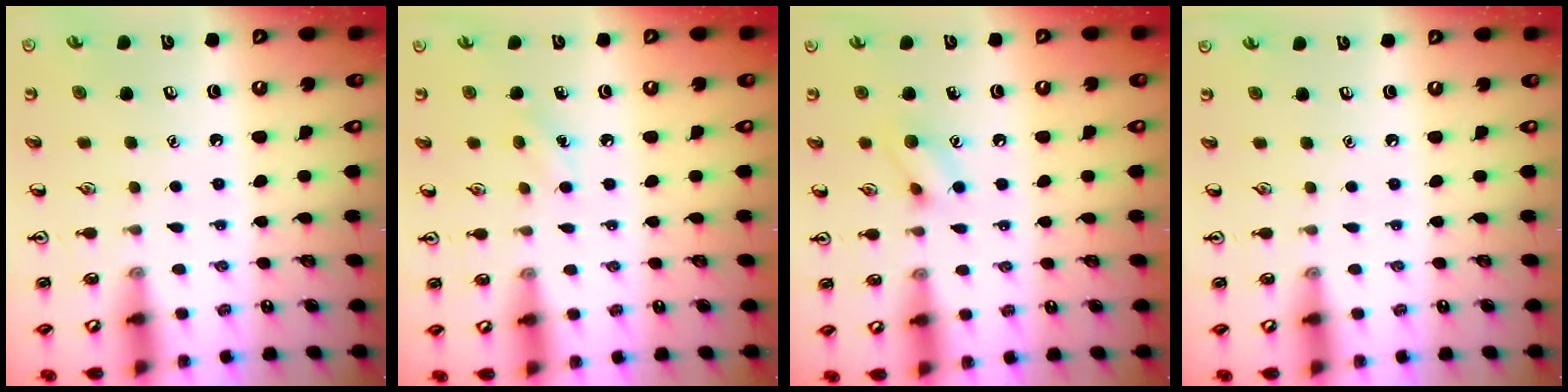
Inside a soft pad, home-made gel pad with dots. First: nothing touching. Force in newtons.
{"total": 5.9, "press": 5.7, "slide": 1.6}
{"total": 7.0, "press": 7.0, "slide": 0.7}
{"total": 0.0}